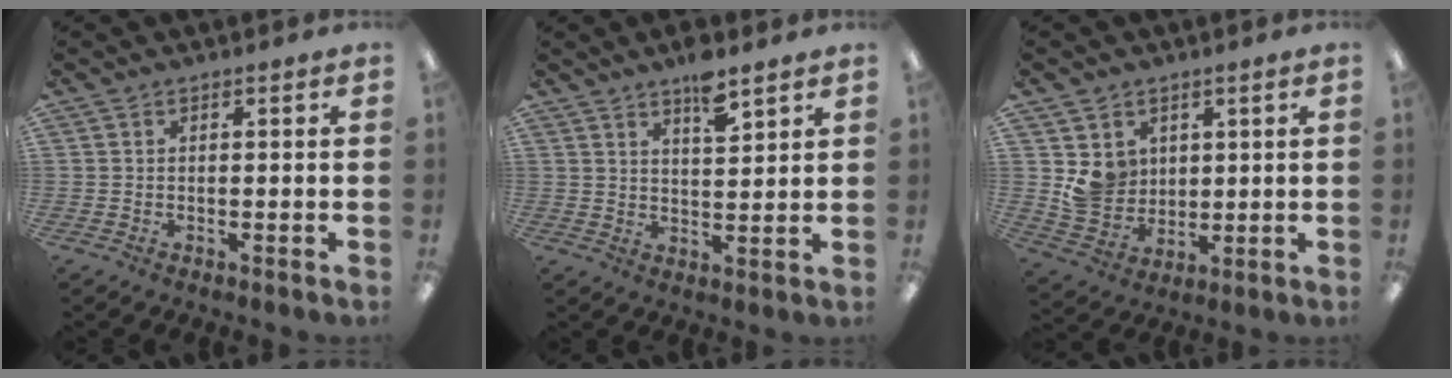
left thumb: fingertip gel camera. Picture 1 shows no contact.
{"total": 6.6, "force": [5.1, 1.9, 3.7], "torque": [-0.054, -0.033, 0.084]}
{"total": 7.8, "force": [3.1, 7.0, 1.7], "torque": [-0.035, -0.006, 0.067]}